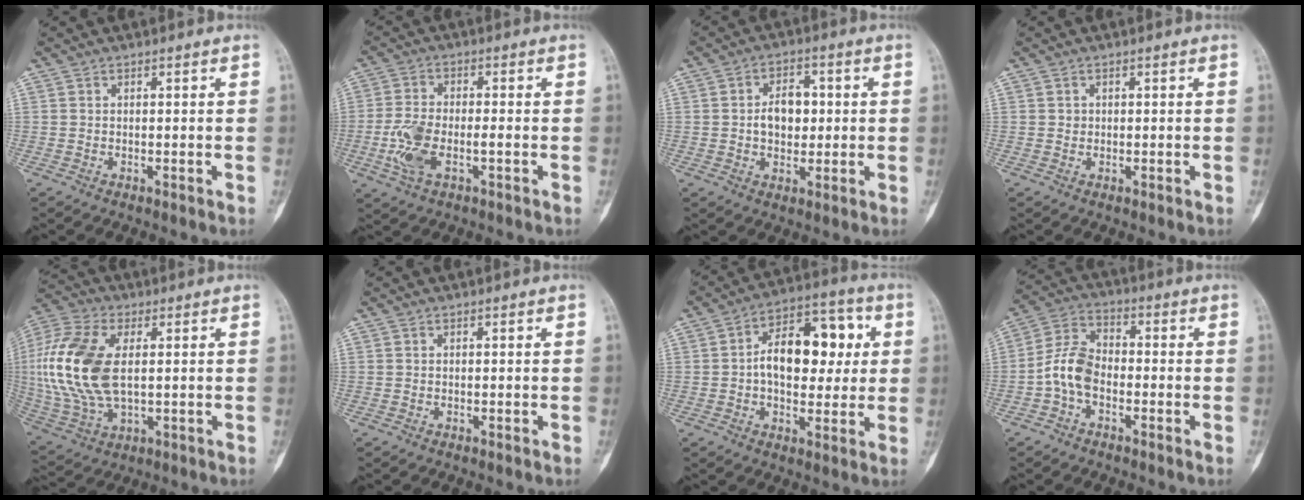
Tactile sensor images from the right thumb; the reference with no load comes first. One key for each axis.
{"total": 8.4, "fx": -2.4, "fy": 4.0, "fz": 7.0, "tx": -0.160, "ty": 0.010, "tz": -0.044}
{"total": 7.6, "fx": 0.5, "fy": 5.2, "fz": 5.5, "tx": -0.058, "ty": 0.008, "tz": 0.005}
{"total": 0.8, "fx": 0.1, "fy": 0.7, "fz": 0.2, "tx": 0.002, "ty": 0.002, "tz": 0.002}
{"total": 18.5, "fx": 1.9, "fy": 10.2, "fz": 15.4, "tx": -0.344, "ty": 0.000, "tz": 0.038}
{"total": 0.0}
{"total": 15.3, "fx": 1.6, "fy": 9.3, "fz": 12.1, "tx": -0.145, "ty": 0.025, "tz": 0.017}
{"total": 7.9, "fx": -2.3, "fy": 5.0, "fz": 5.6, "tx": -0.105, "ty": 0.031, "tz": -0.058}